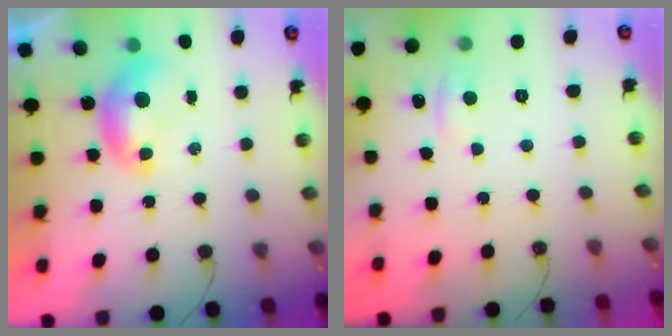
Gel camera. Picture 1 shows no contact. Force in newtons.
{"total": 0.9, "press": 0.5, "slide": 0.7}